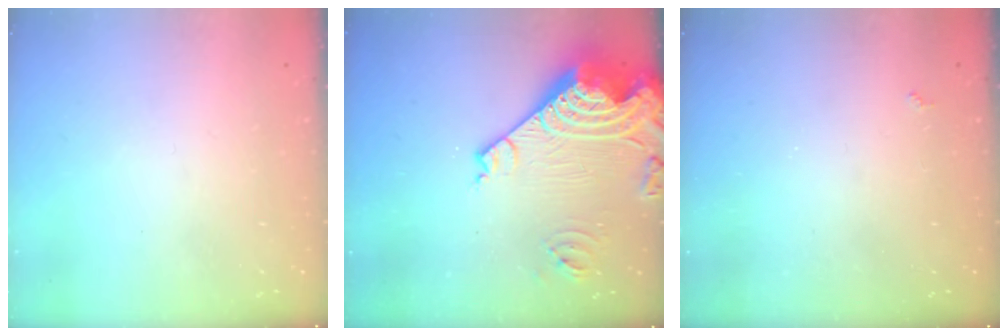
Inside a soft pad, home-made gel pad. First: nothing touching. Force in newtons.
{"total": 20.7, "press": 20.6, "slide": 2.4}
{"total": 2.0, "press": 1.9, "slide": 0.5}